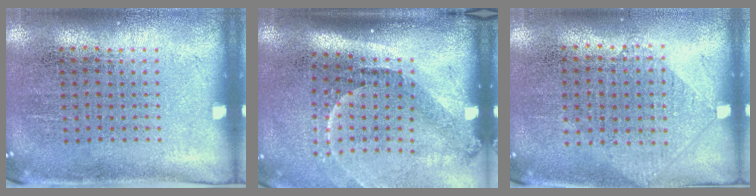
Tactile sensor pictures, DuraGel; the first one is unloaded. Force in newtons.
{"total": 2.2, "press": 1.5, "slide": 1.6}
{"total": 1.0, "press": 0.9, "slide": 0.4}